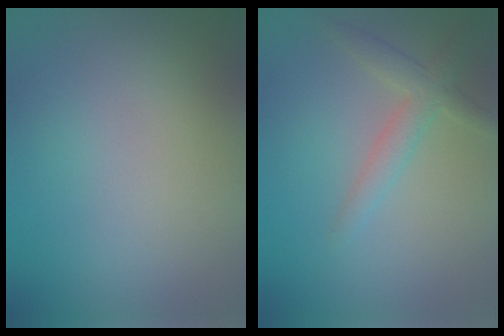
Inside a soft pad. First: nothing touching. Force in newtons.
{"total": 2.5, "press": 2.5, "slide": 0.1}